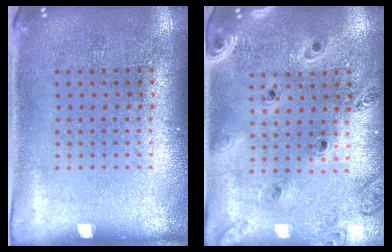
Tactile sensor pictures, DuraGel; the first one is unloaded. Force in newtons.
{"total": 1.3, "press": 1.3, "slide": 0.1}